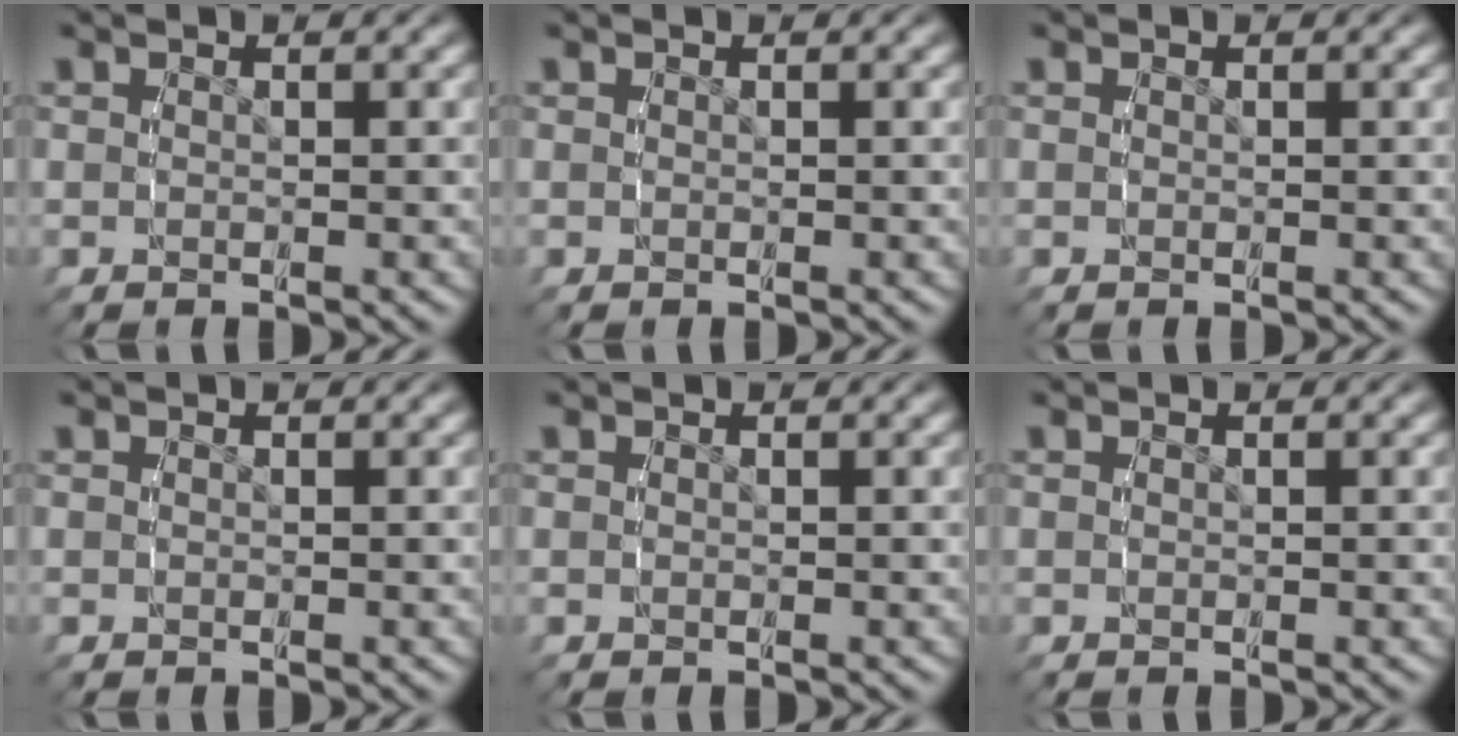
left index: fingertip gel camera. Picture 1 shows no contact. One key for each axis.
{"total": 0.0}
{"total": 0.0}
{"total": 0.0}
{"total": 0.0}
{"total": 0.0}